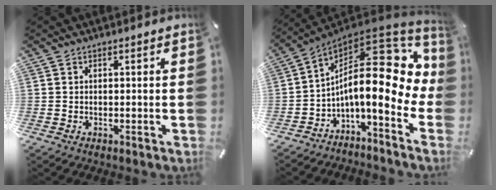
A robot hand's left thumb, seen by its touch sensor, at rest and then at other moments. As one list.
[{"total": 22.0, "force": [2.7, 9.6, 19.6], "torque": [-0.337, -0.051, 0.047]}]